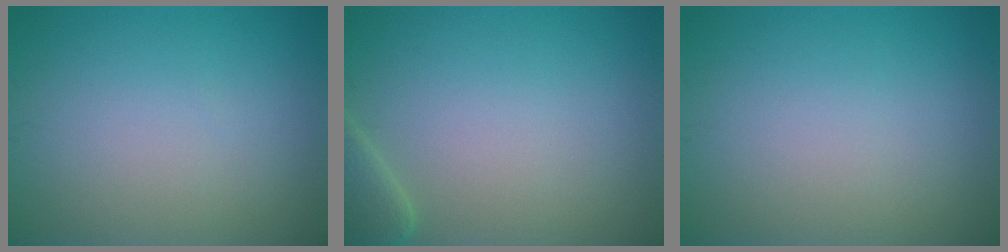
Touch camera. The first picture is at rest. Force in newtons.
{"total": 2.4, "press": 2.3, "slide": 0.4}
{"total": 0.0}